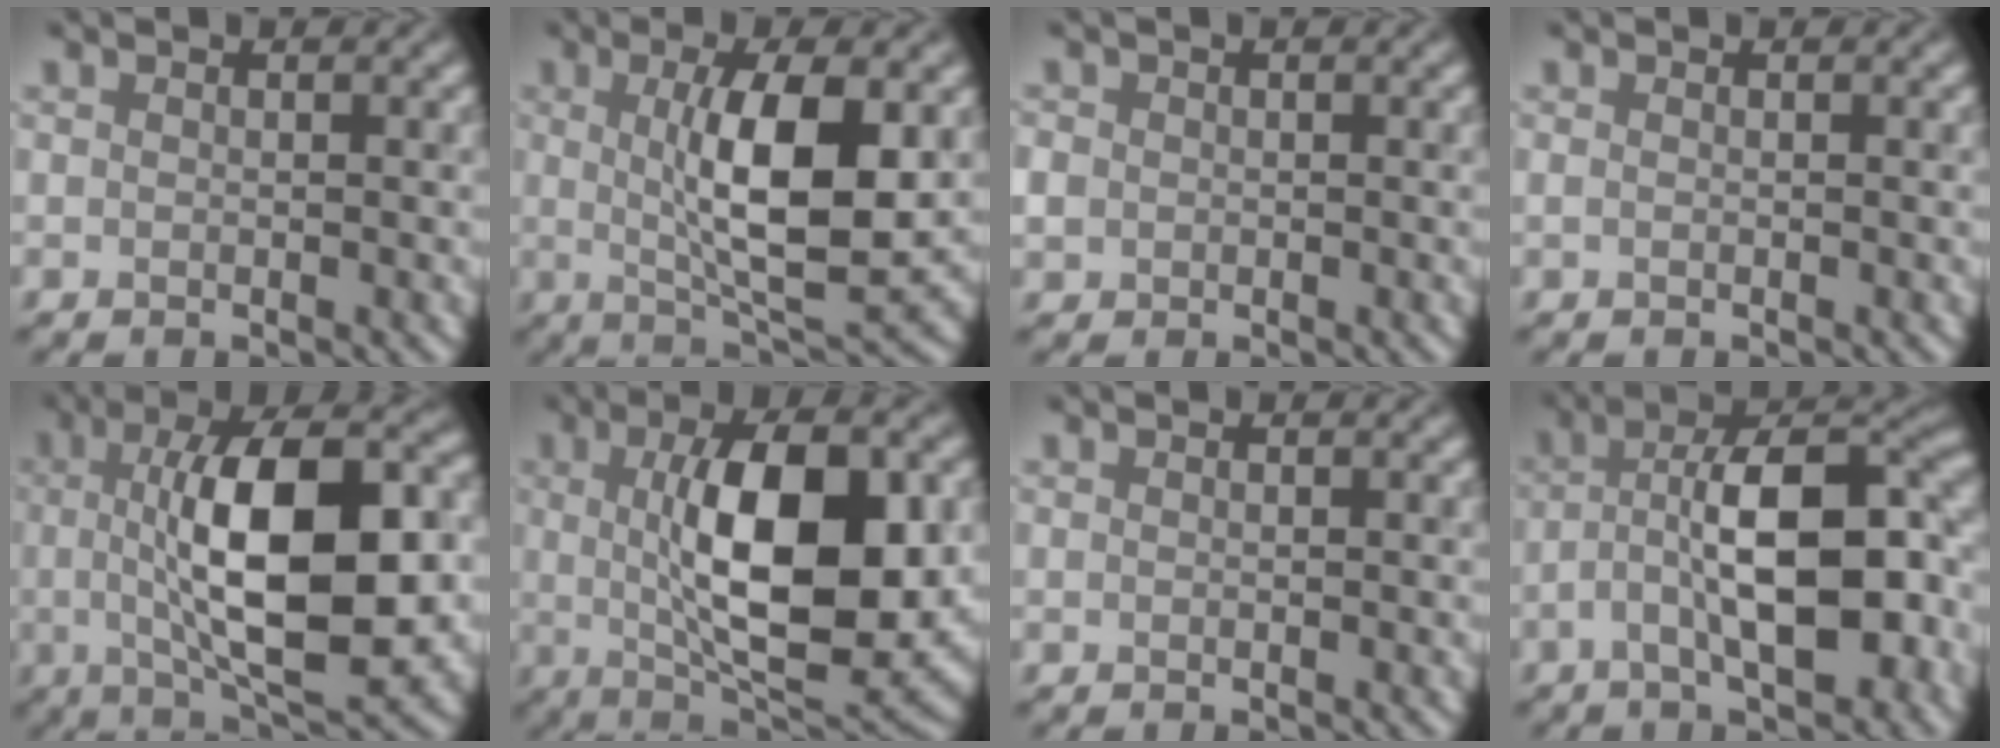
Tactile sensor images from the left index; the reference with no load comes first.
{"total": 8.7, "force": [1.0, 2.5, 8.2], "torque": [-0.133, -0.009, 0.021]}
{"total": 1.7, "force": [0.0, 1.6, 0.5], "torque": [-0.009, -0.001, -0.004]}
{"total": 0.0}
{"total": 12.8, "force": [0.2, 4.4, 12.0], "torque": [-0.185, 0.005, 0.001]}
{"total": 12.2, "force": [1.0, 4.5, 11.2], "torque": [-0.174, 0.000, 0.022]}
{"total": 0.0}
{"total": 11.1, "force": [-2.5, 4.3, 10.0], "torque": [-0.157, 0.020, -0.041]}